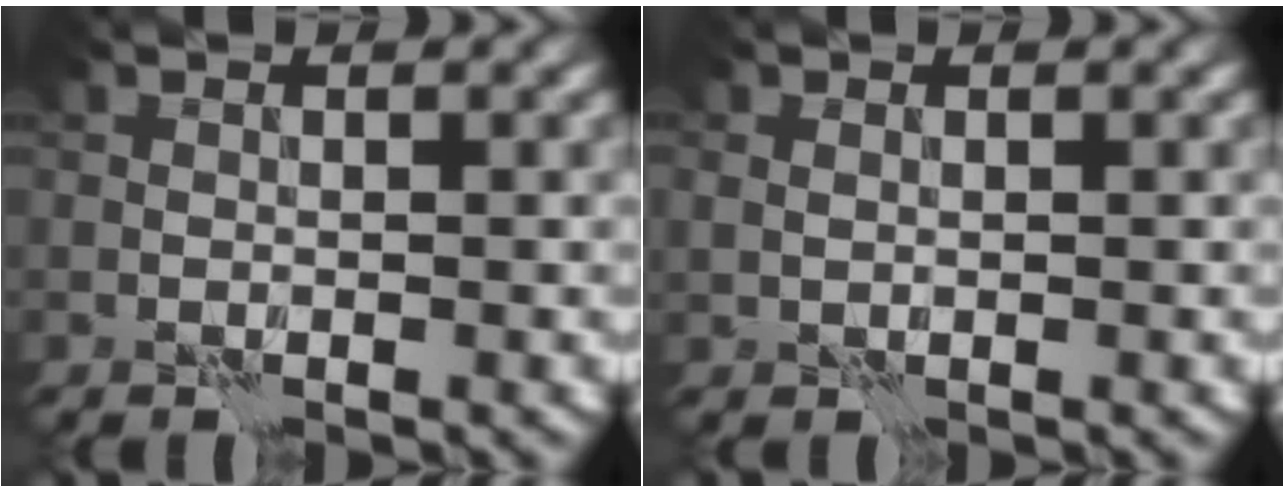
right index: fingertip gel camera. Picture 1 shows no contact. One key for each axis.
{"total": 0.8, "fx": 0.3, "fy": 0.6, "fz": 0.3, "tx": -0.008, "ty": 0.002, "tz": 0.009}